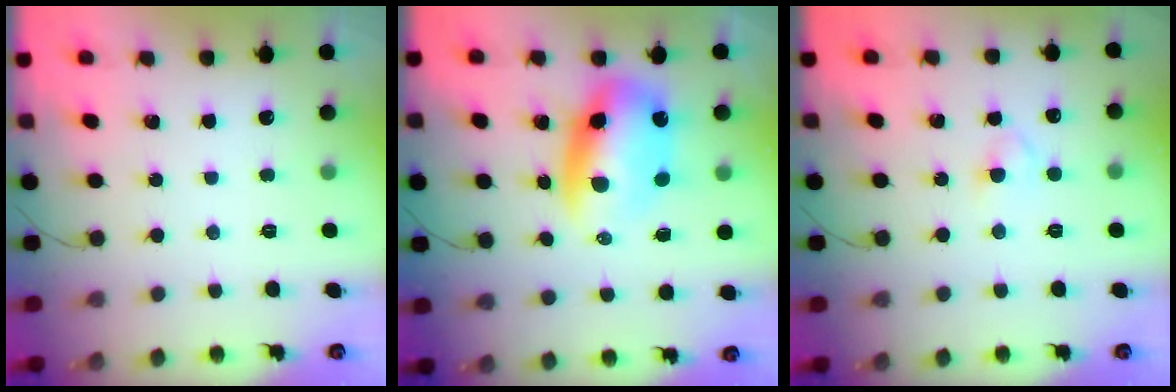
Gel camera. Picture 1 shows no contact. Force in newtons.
{"total": 10.8, "press": 10.4, "slide": 2.9}
{"total": 2.9, "press": 2.7, "slide": 1.1}